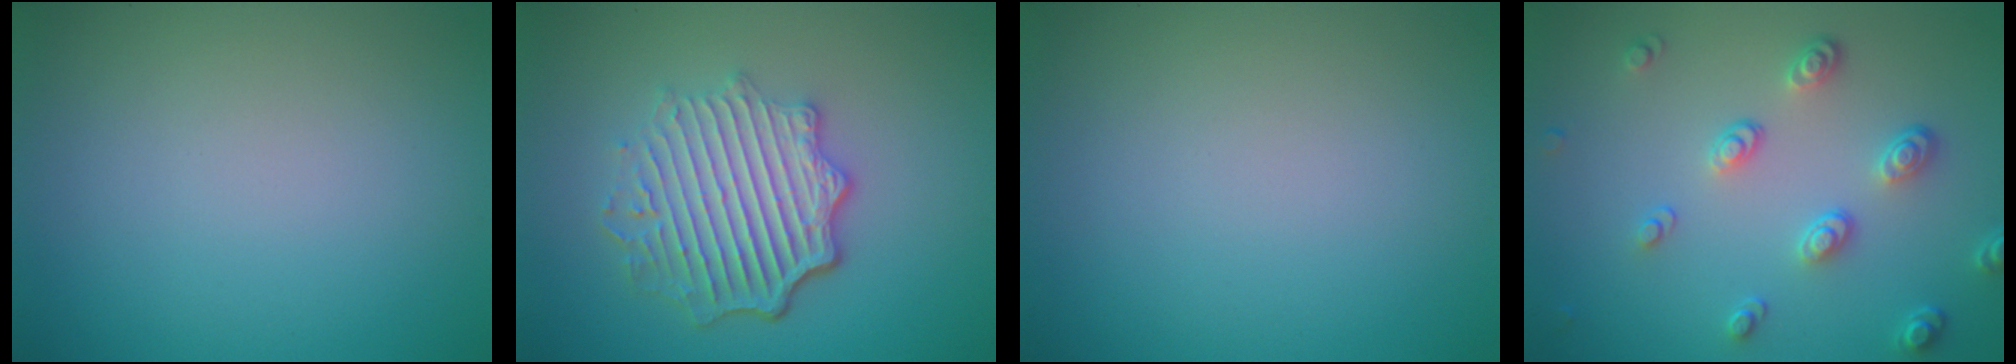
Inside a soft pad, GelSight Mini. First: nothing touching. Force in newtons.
{"total": 6.1, "press": 4.6, "slide": 4.0}
{"total": 0.0}
{"total": 3.6, "press": 2.8, "slide": 2.3}